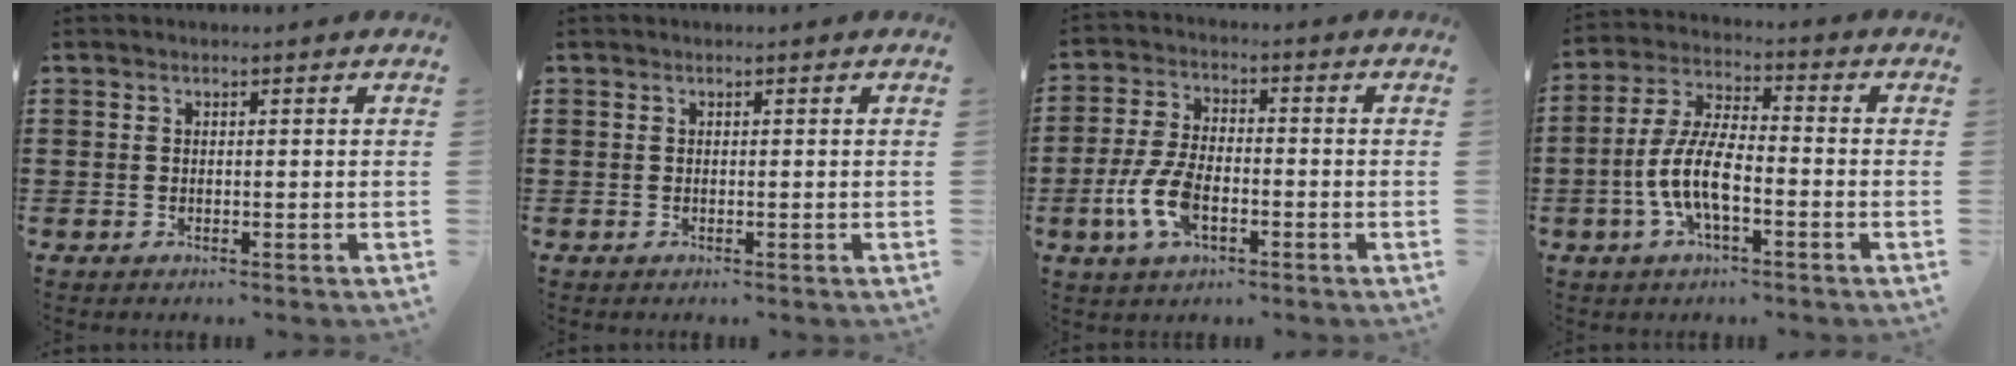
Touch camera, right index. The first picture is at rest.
{"total": 0.0}
{"total": 7.7, "force": [-2.5, 3.7, 6.2], "torque": [-0.154, -0.009, -0.053]}
{"total": 8.2, "force": [-2.7, 2.9, 7.2], "torque": [-0.175, -0.010, -0.060]}